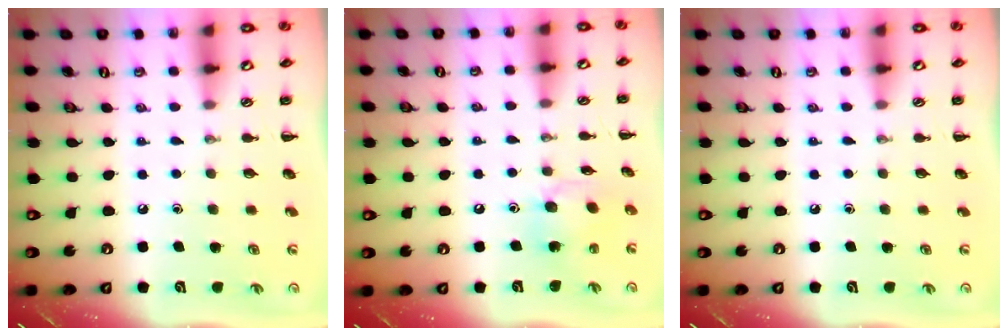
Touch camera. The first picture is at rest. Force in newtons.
{"total": 8.6, "press": 8.6, "slide": 0.8}
{"total": 0.0}